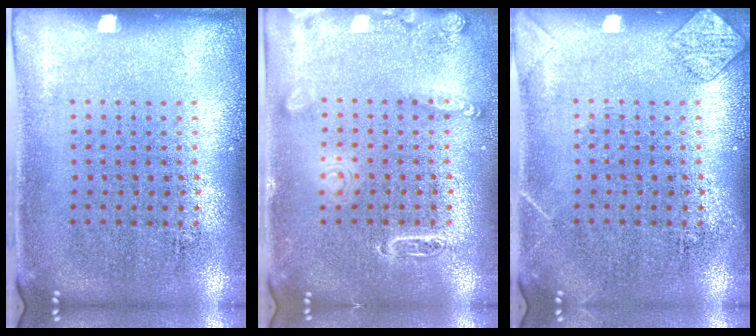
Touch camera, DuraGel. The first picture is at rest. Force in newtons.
{"total": 2.5, "press": 2.5, "slide": 0.3}
{"total": 1.4, "press": 1.4, "slide": 0.1}